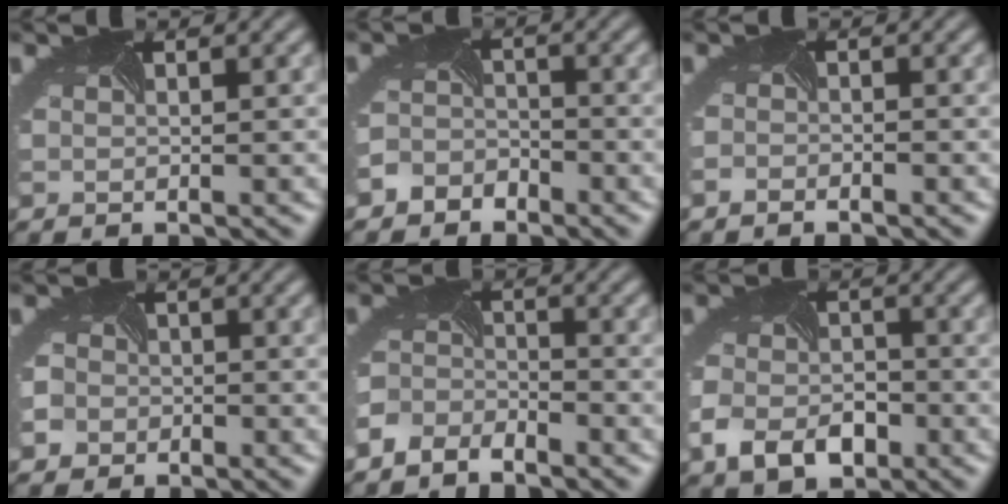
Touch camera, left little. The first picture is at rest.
{"total": 2.8, "force": [-2.4, 1.5, 0.0], "torque": [-0.002, -0.005, -0.053]}
{"total": 1.0, "force": [-1.0, 0.2, 0.2], "torque": [-0.009, -0.009, -0.020]}
{"total": 3.7, "force": [-2.1, 3.0, 0.7], "torque": [-0.001, -0.011, -0.039]}
{"total": 3.5, "force": [-3.0, 1.6, 0.7], "torque": [-0.020, -0.007, -0.070]}
{"total": 5.0, "force": [-2.4, 3.3, 2.9], "torque": [-0.065, -0.023, -0.045]}